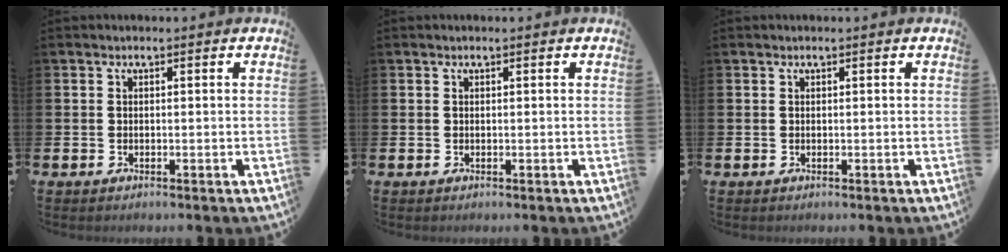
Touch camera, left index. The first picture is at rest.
{"total": 0.0}
{"total": 0.0}